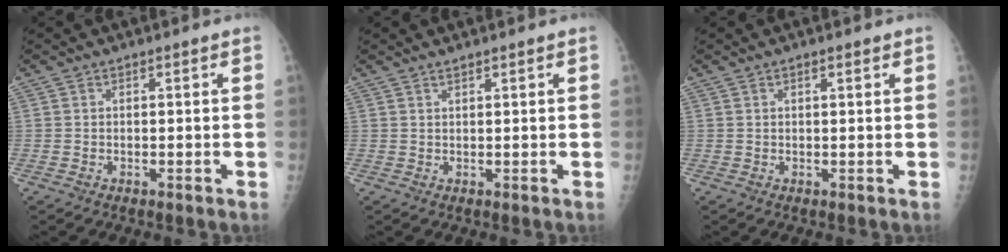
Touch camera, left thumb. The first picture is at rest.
{"total": 0.9, "force": [0.8, 0.0, 0.4], "torque": [-0.004, -0.005, 0.017]}
{"total": 1.2, "force": [0.7, 0.3, 0.9], "torque": [-0.013, -0.001, 0.009]}